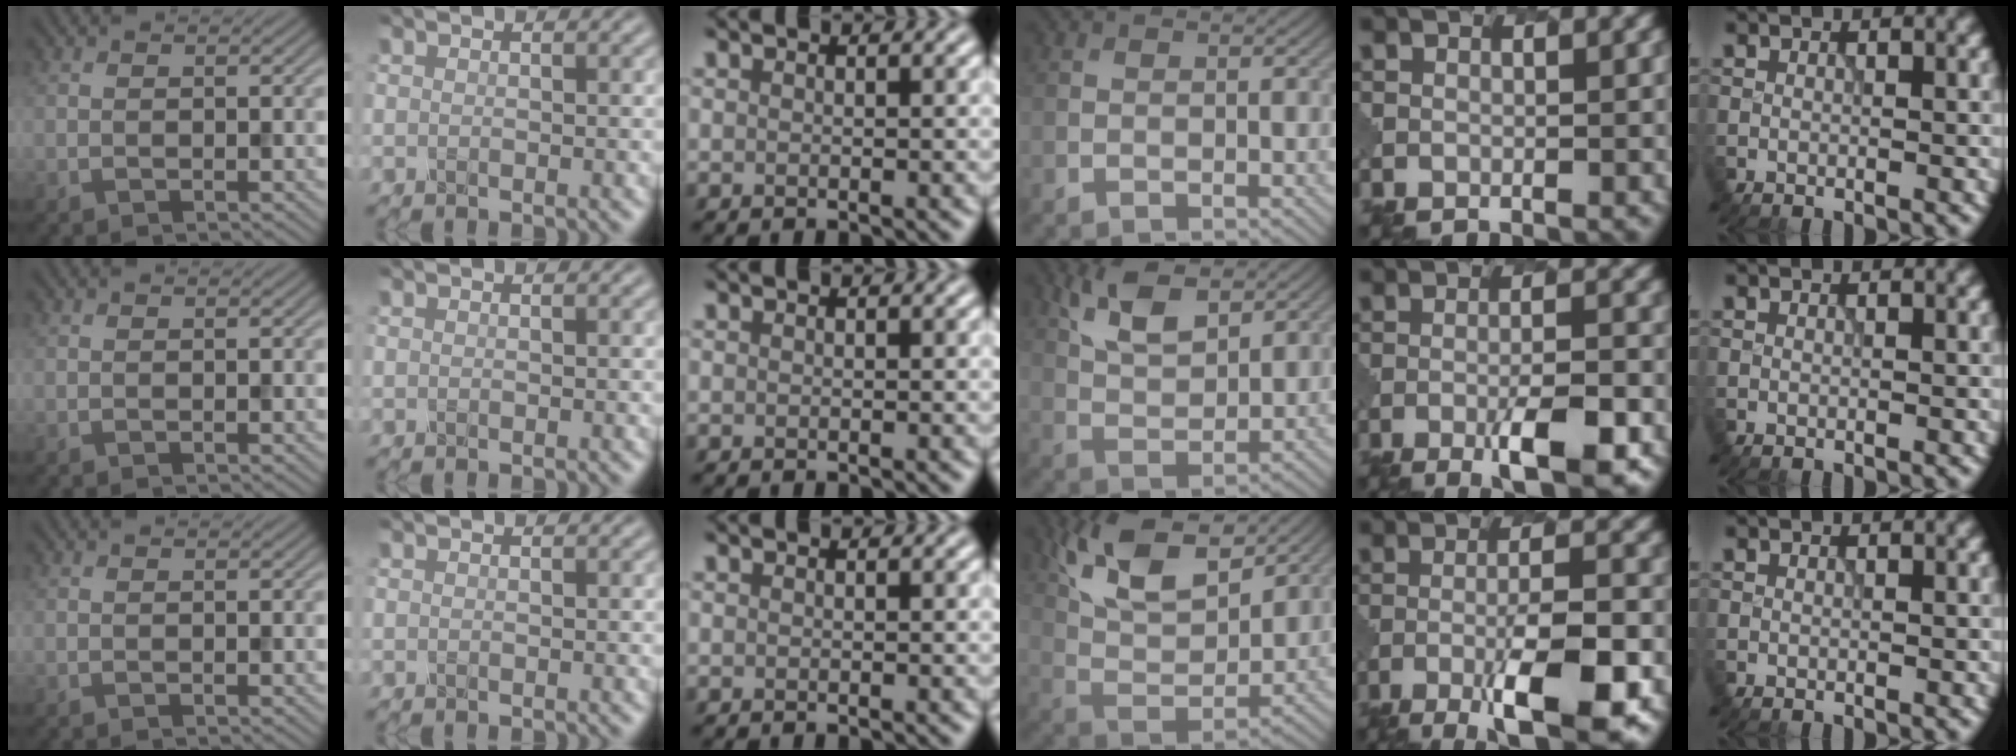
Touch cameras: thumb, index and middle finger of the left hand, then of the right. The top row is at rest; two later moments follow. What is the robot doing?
{"motion": "insert", "object": "pen bag"}